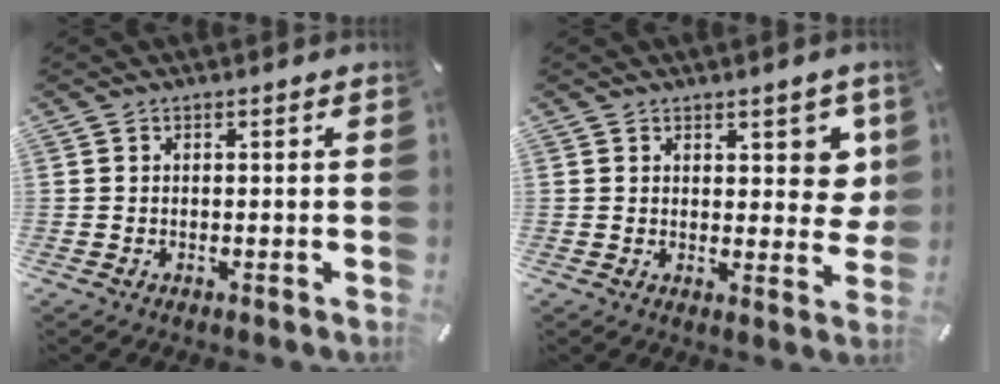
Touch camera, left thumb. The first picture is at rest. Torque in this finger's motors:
{"motor_torque": [0.23, -0.05, 0.06, -0.05, 0.01]}